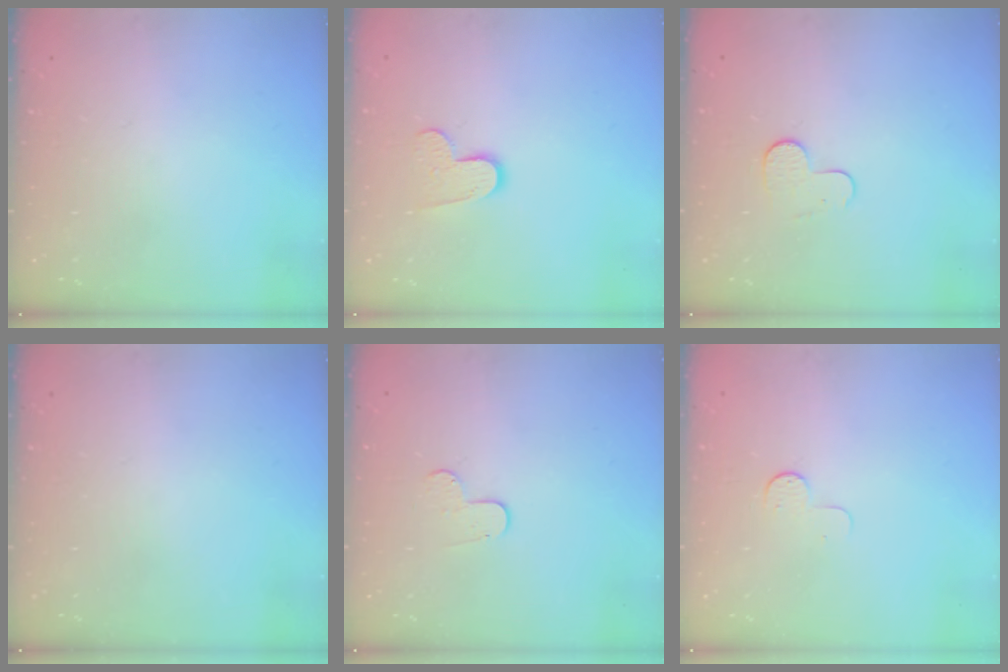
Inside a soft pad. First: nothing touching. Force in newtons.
{"total": 8.0, "press": 8.0, "slide": 0.6}
{"total": 6.2, "press": 6.1, "slide": 0.6}
{"total": 0.0}
{"total": 4.5, "press": 4.5, "slide": 0.4}
{"total": 5.0, "press": 5.0, "slide": 0.4}